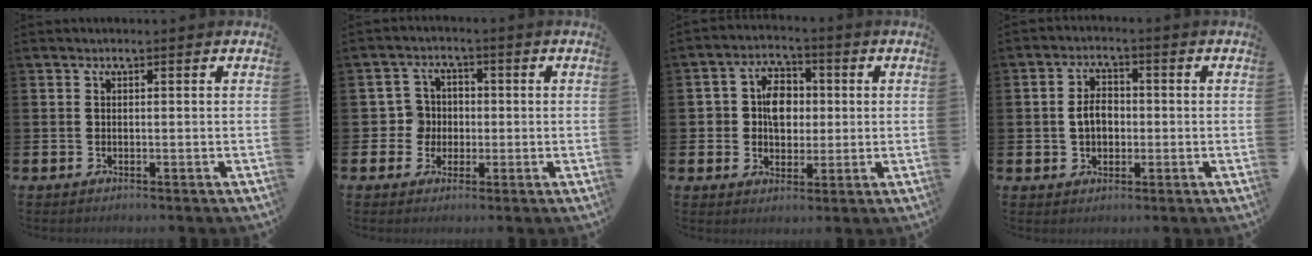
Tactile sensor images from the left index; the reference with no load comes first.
{"total": 4.3, "force": [-0.2, 4.2, 0.8], "torque": [-0.025, 0.010, -0.007]}
{"total": 6.1, "force": [0.9, 4.9, 3.5], "torque": [-0.061, 0.009, 0.007]}
{"total": 3.9, "force": [-0.2, 2.8, 2.7], "torque": [-0.032, 0.002, -0.012]}